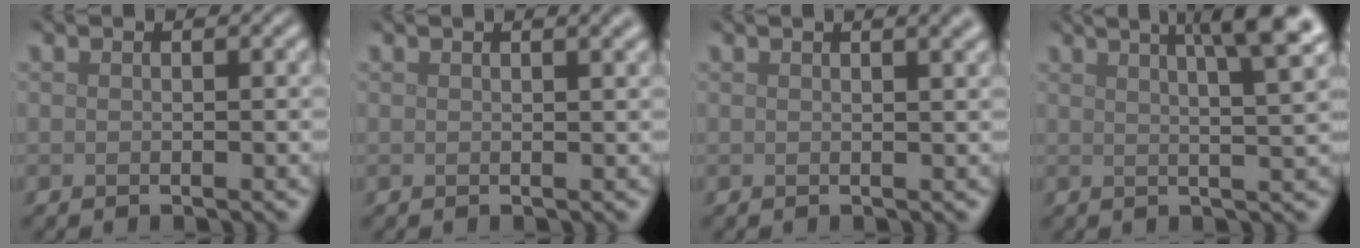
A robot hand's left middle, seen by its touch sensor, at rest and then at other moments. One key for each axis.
{"total": 2.2, "fx": 1.3, "fy": 0.8, "fz": 1.6, "tx": -0.008, "ty": 0.004, "tz": 0.011}
{"total": 3.0, "fx": 1.7, "fy": 1.2, "fz": 2.2, "tx": -0.006, "ty": 0.012, "tz": 0.007}
{"total": 9.2, "fx": 4.6, "fy": 3.0, "fz": 7.5, "tx": -0.058, "ty": 0.047, "tz": 0.033}